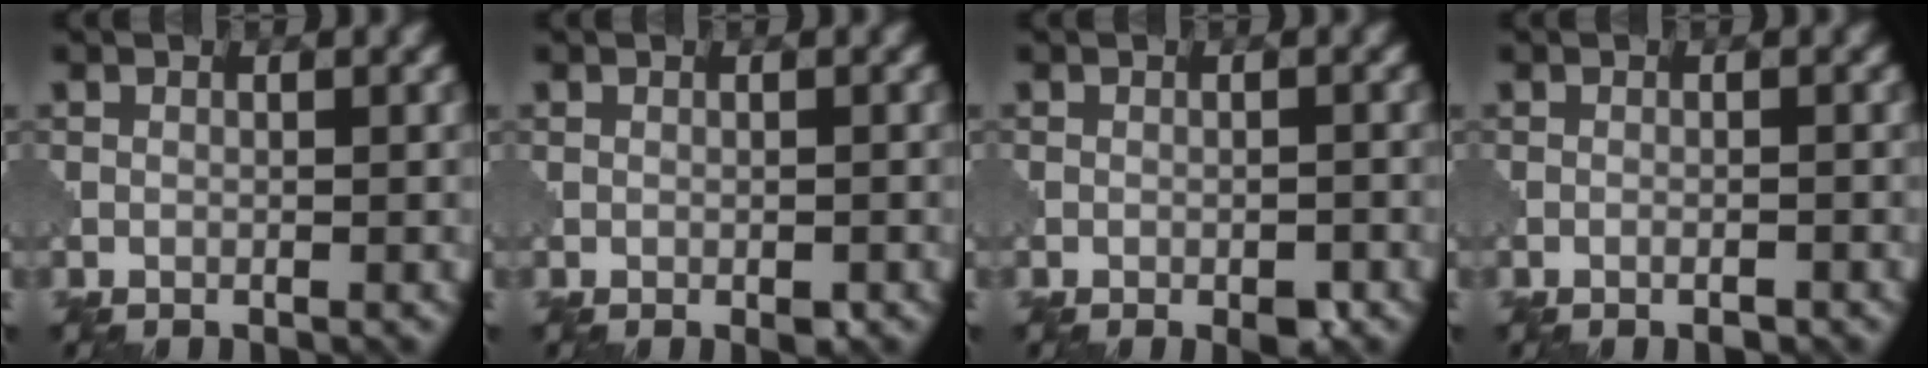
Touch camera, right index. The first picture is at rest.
{"total": 1.0, "force": [-0.4, 0.5, 0.8], "torque": [-0.015, -0.005, -0.005]}
{"total": 1.7, "force": [-1.0, 0.6, 1.2], "torque": [-0.016, -0.002, -0.015]}
{"total": 0.9, "force": [-0.7, 0.1, 0.6], "torque": [-0.012, -0.001, -0.014]}